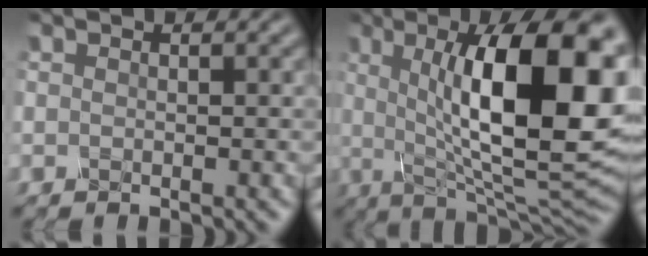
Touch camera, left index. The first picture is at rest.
{"total": 16.9, "force": [2.5, 5.7, 15.7], "torque": [-0.209, 0.005, 0.034]}